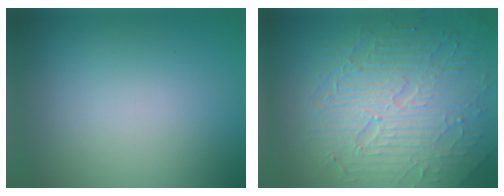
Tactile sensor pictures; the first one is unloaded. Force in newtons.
{"total": 9.7, "press": 6.3, "slide": 7.4}